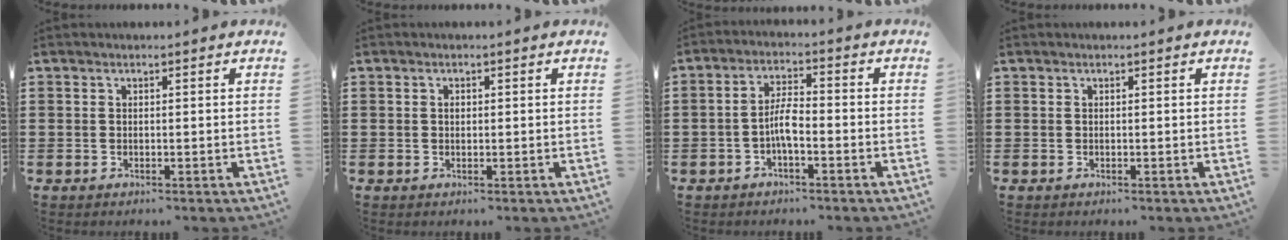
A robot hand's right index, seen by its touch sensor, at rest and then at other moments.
{"total": 0.7, "force": [0.1, 0.5, 0.6], "torque": [-0.013, 0.000, 0.001]}
{"total": 4.3, "force": [-1.5, 1.4, 3.8], "torque": [-0.074, 0.007, -0.030]}
{"total": 0.0}